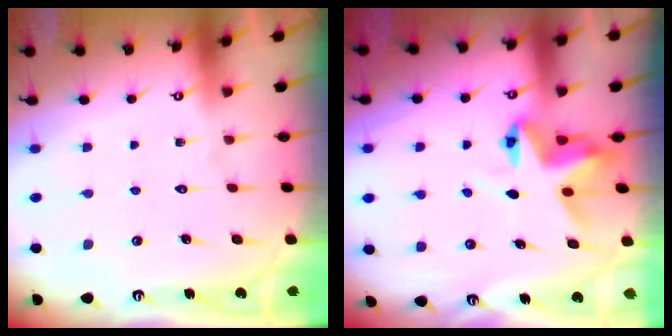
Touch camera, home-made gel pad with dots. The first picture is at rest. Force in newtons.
{"total": 4.9, "press": 4.9, "slide": 0.3}